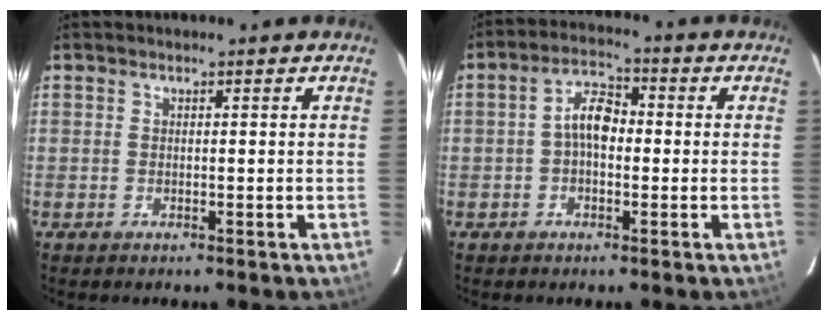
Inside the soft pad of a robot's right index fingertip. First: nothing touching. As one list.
[{"total": 5.5, "force": [-0.4, 3.2, 4.5], "torque": [-0.083, 0.020, -0.009]}]